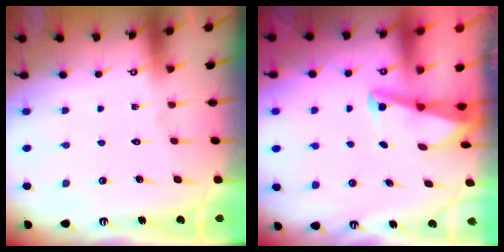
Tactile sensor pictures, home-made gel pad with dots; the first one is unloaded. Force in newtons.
{"total": 2.2, "press": 2.2, "slide": 0.3}